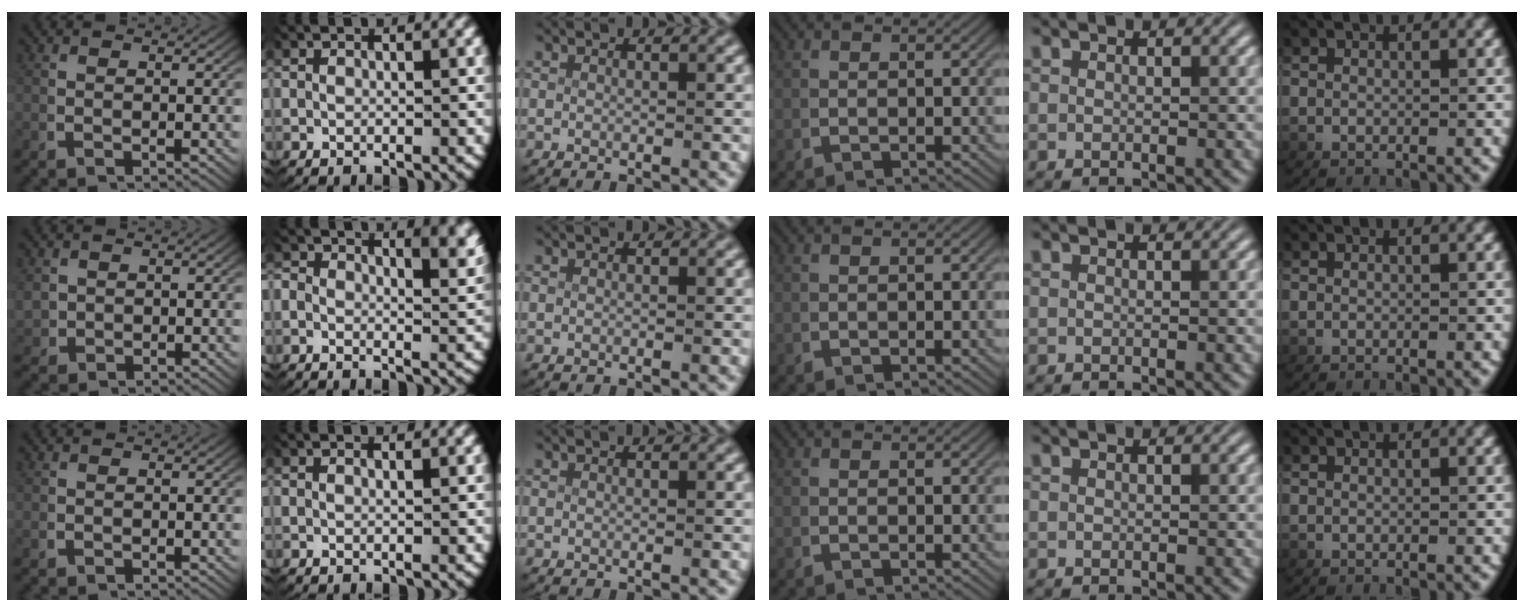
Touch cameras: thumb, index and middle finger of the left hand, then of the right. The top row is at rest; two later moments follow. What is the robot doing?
{"motion": "lift_and_place", "object": "scissors"}